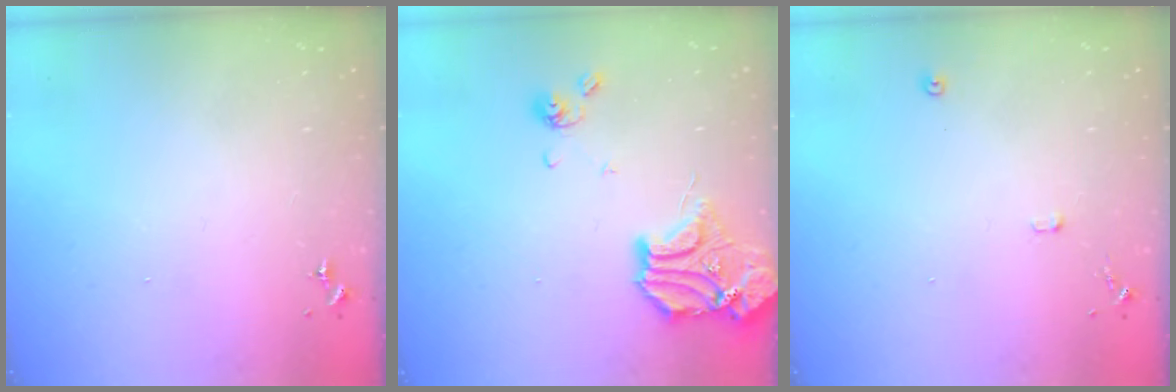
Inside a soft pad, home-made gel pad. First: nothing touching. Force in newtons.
{"total": 16.0, "press": 15.8, "slide": 2.5}
{"total": 7.4, "press": 7.4, "slide": 0.8}